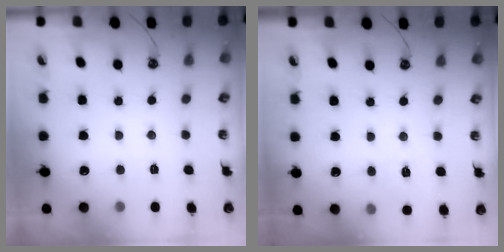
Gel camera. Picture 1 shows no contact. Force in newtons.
{"total": 6.5, "press": 6.5, "slide": 0.7}